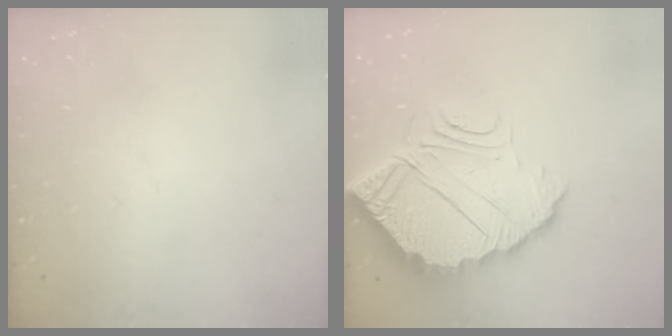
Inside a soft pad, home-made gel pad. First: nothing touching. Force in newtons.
{"total": 9.9, "press": 9.9, "slide": 0.6}